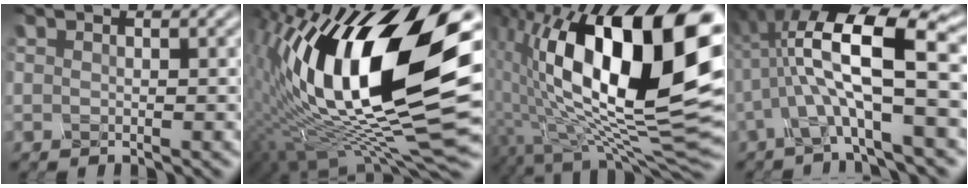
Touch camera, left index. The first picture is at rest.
{"total": 16.4, "force": [0.6, 6.0, 15.3], "torque": [-0.290, 0.005, 0.020]}
{"total": 16.8, "force": [1.7, 7.2, 15.1], "torque": [-0.245, 0.007, 0.043]}
{"total": 8.2, "force": [-1.7, 1.6, 7.9], "torque": [-0.154, 0.011, -0.013]}